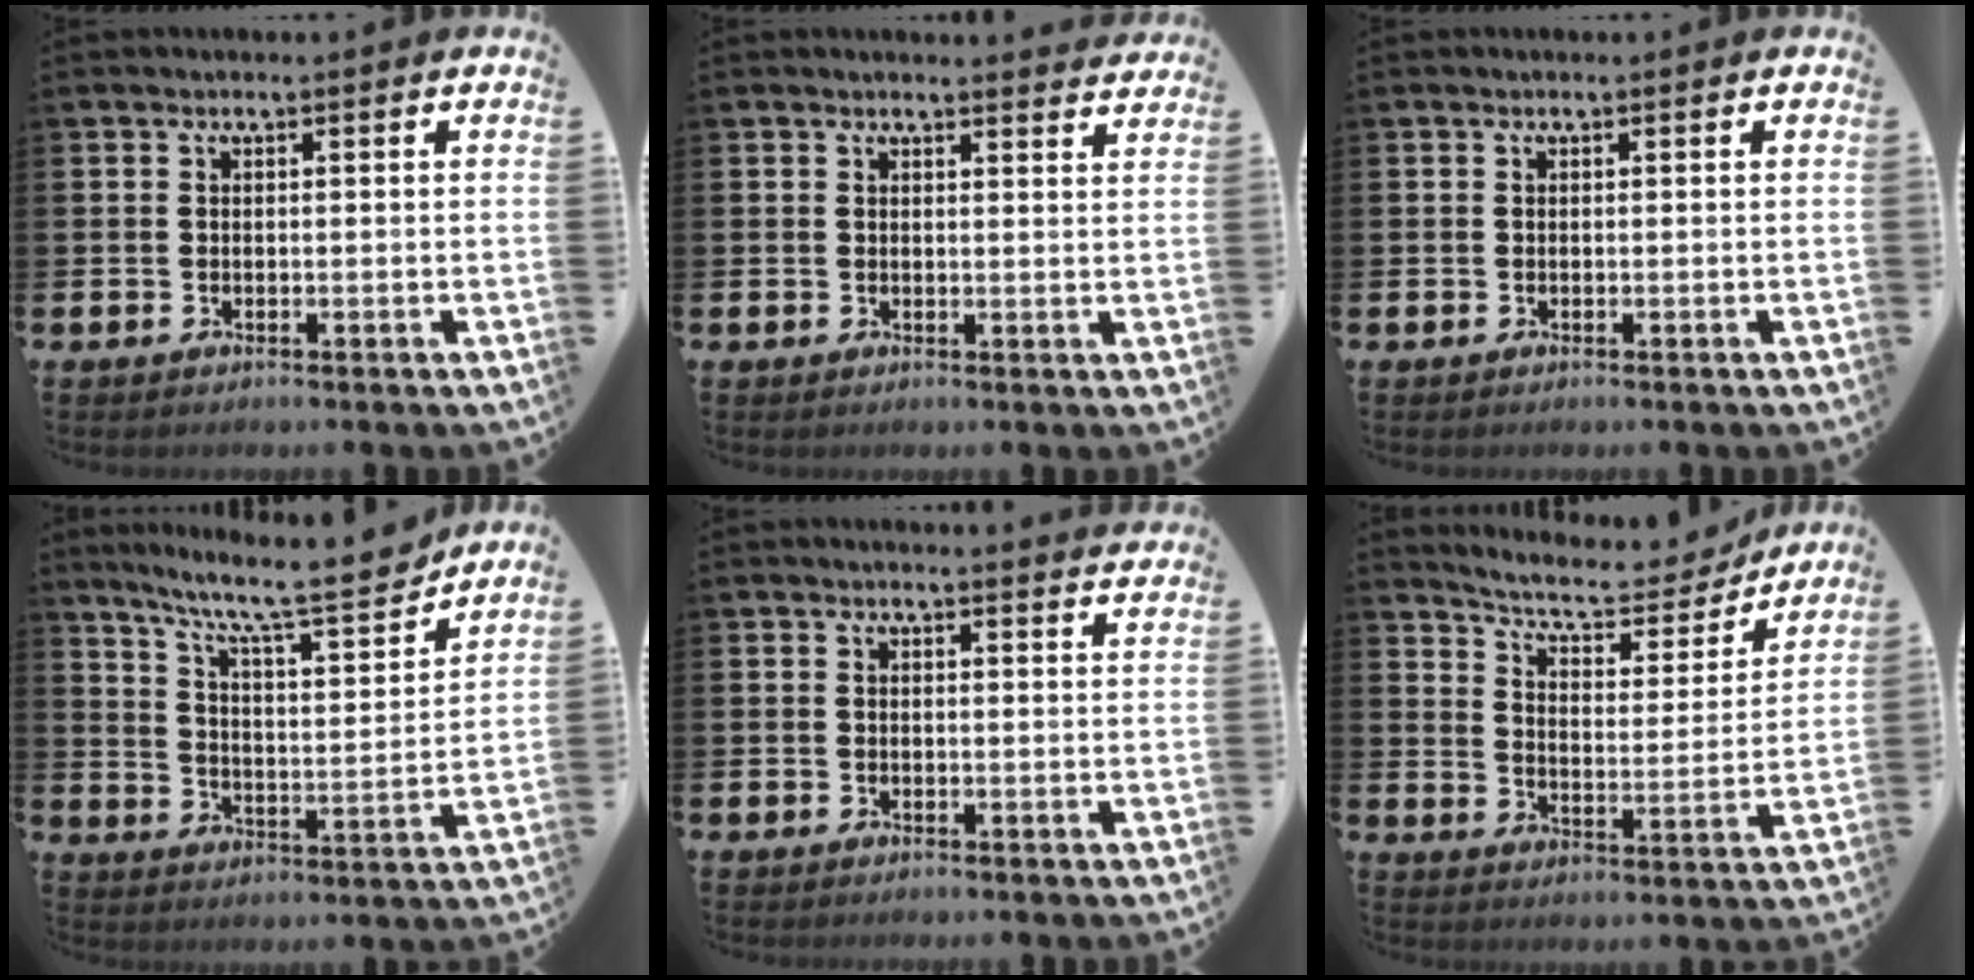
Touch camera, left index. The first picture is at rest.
{"total": 2.1, "force": [2.1, 0.1, -0.1], "torque": [0.005, -0.016, 0.037]}
{"total": 0.0}
{"total": 10.4, "force": [9.1, 1.4, 4.9], "torque": [-0.120, -0.062, 0.149]}
{"total": 1.7, "force": [1.7, -0.1, -0.1], "torque": [0.007, -0.015, 0.029]}
{"total": 7.7, "force": [7.1, 1.8, 2.4], "torque": [-0.069, -0.052, 0.117]}